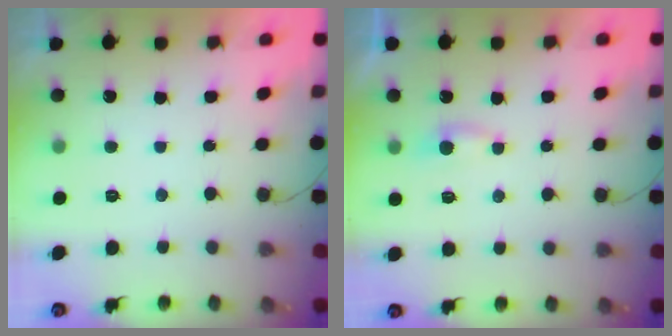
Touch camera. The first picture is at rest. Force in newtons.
{"total": 3.2, "press": 3.1, "slide": 0.5}